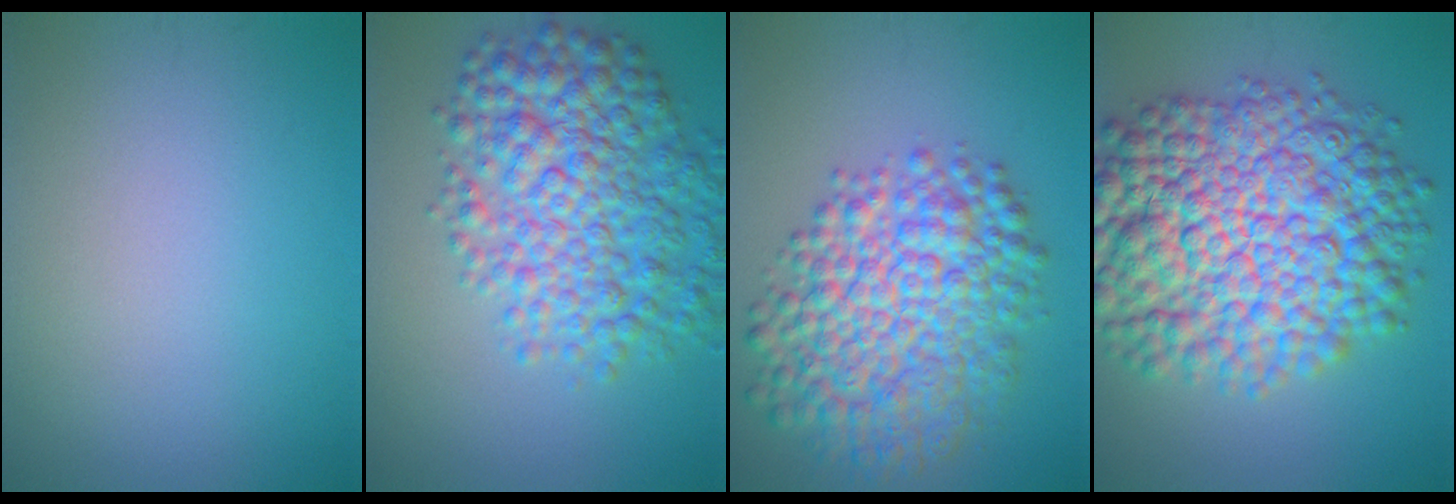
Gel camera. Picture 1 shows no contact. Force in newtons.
{"total": 8.5, "press": 8.5, "slide": 0.1}
{"total": 9.5, "press": 9.5, "slide": 0.3}
{"total": 14.9, "press": 14.9, "slide": 0.3}